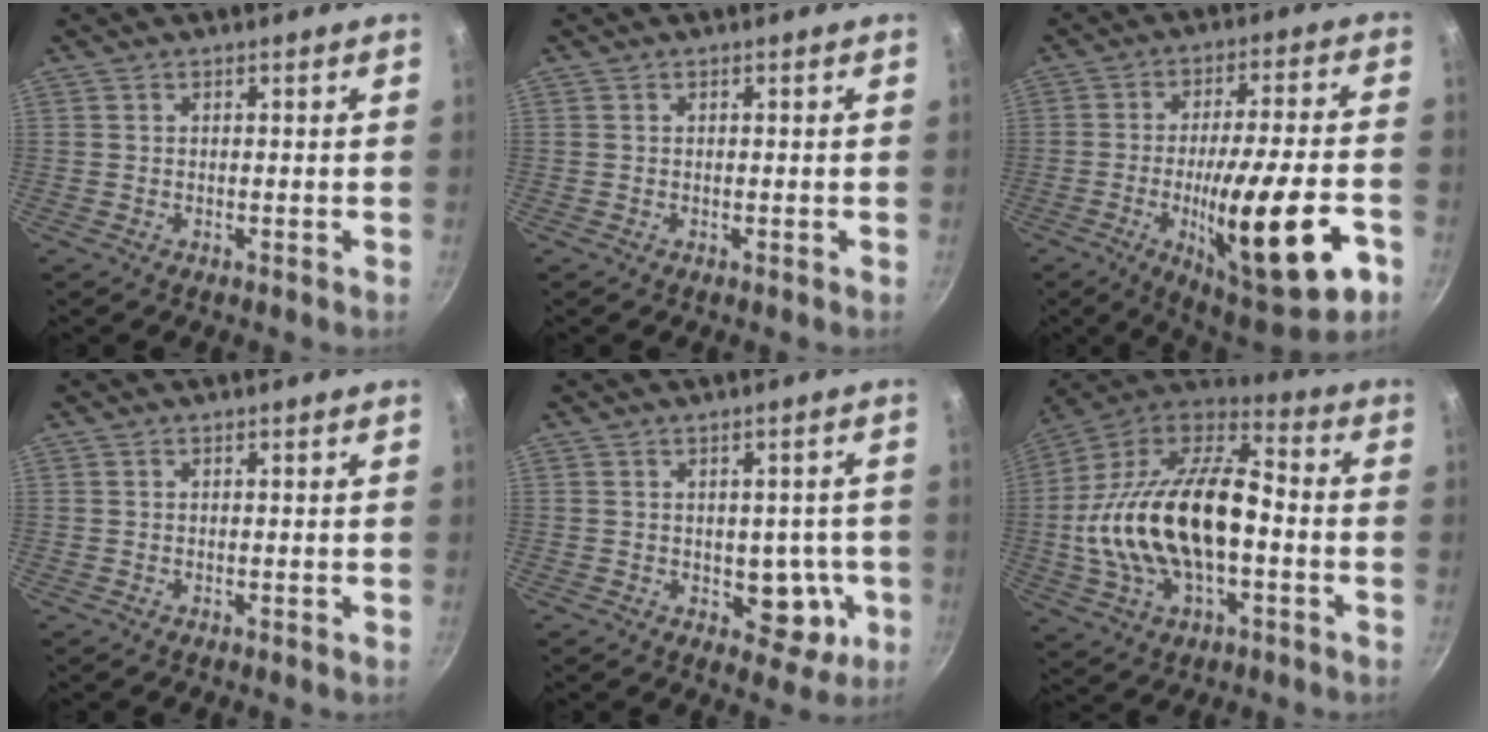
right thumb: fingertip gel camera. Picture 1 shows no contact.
{"total": 0.0}
{"total": 23.6, "force": [-8.0, 5.6, 21.4], "torque": [-0.311, 0.020, -0.112]}
{"total": 0.0}
{"total": 7.9, "force": [-1.4, 5.2, 5.8], "torque": [-0.027, 0.007, -0.011]}
{"total": 25.5, "force": [-2.6, 13.7, 21.4], "torque": [-0.400, 0.045, -0.054]}